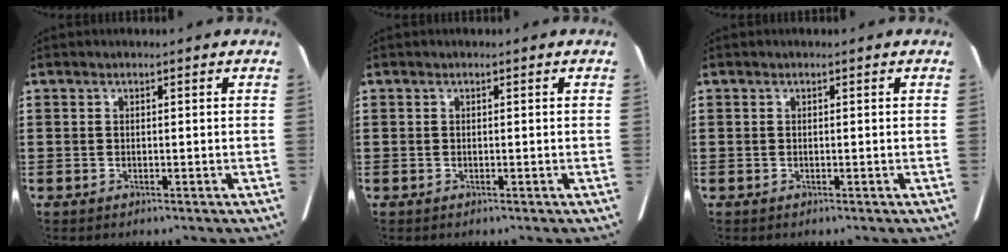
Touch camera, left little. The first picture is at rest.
{"total": 0.0}
{"total": 0.0}